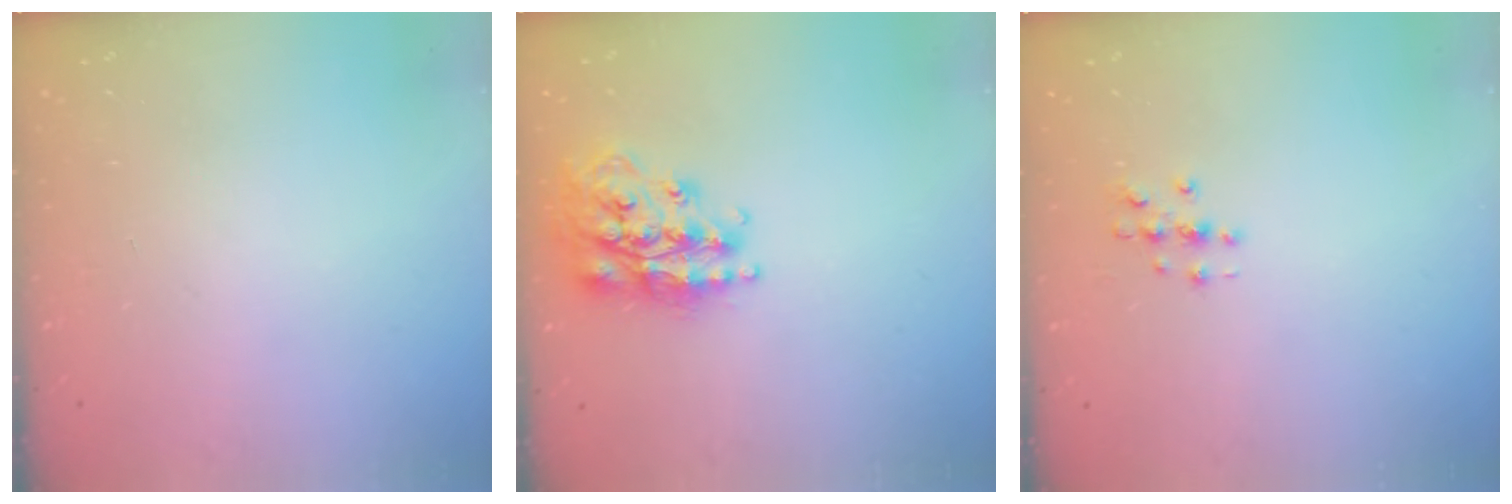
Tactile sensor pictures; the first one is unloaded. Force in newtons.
{"total": 18.0, "press": 17.9, "slide": 1.6}
{"total": 2.9, "press": 2.9, "slide": 0.3}